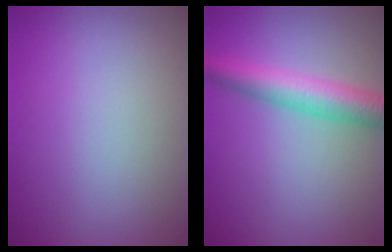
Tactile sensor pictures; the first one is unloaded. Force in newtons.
{"total": 4.7, "press": 4.7, "slide": 0.1}